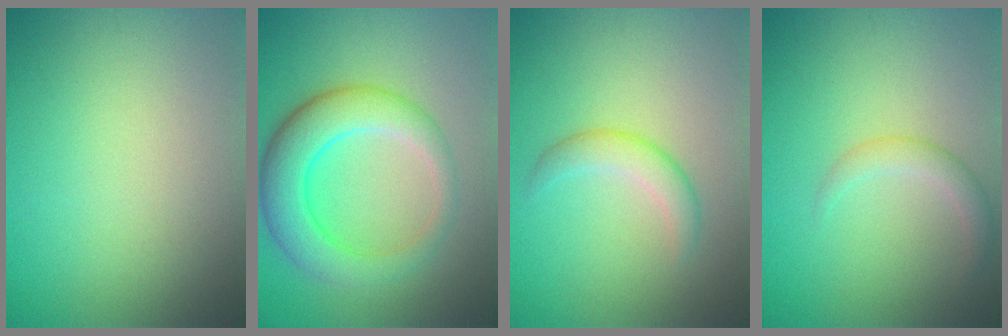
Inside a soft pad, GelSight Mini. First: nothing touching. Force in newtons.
{"total": 6.4, "press": 6.4, "slide": 0.2}
{"total": 2.3, "press": 2.3, "slide": 0.0}
{"total": 1.8, "press": 1.8, "slide": 0.1}